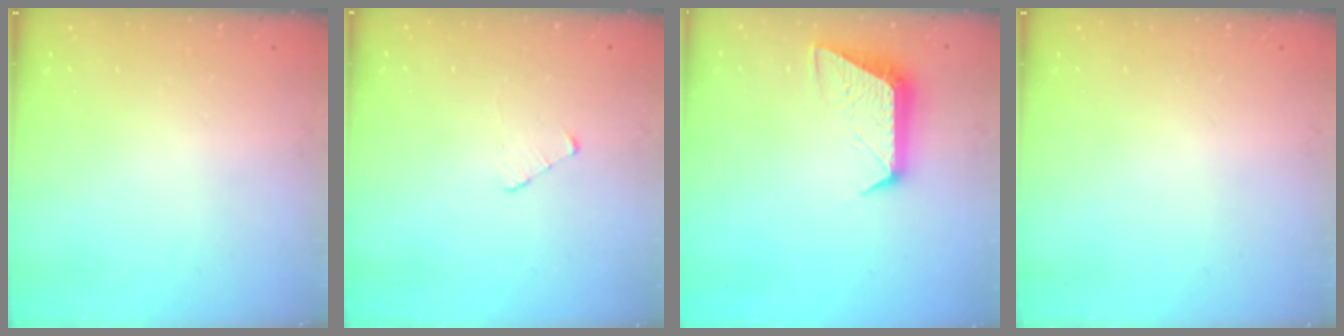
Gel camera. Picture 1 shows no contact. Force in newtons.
{"total": 2.9, "press": 2.8, "slide": 0.3}
{"total": 10.4, "press": 10.4, "slide": 0.3}
{"total": 0.0}